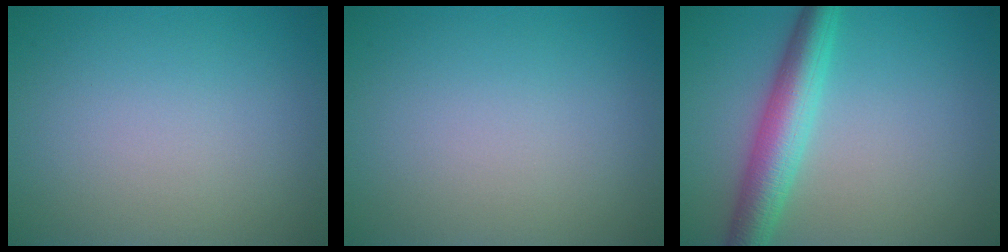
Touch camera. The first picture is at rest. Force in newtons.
{"total": 0.0}
{"total": 5.2, "press": 5.2, "slide": 0.0}